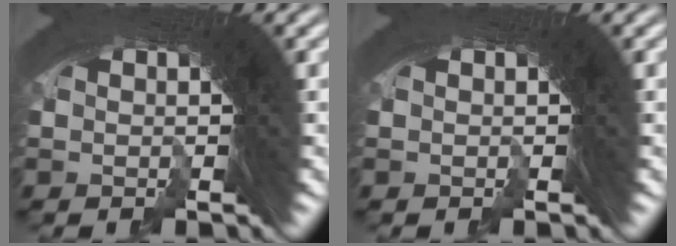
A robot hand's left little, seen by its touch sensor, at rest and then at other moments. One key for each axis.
{"total": 0.0}